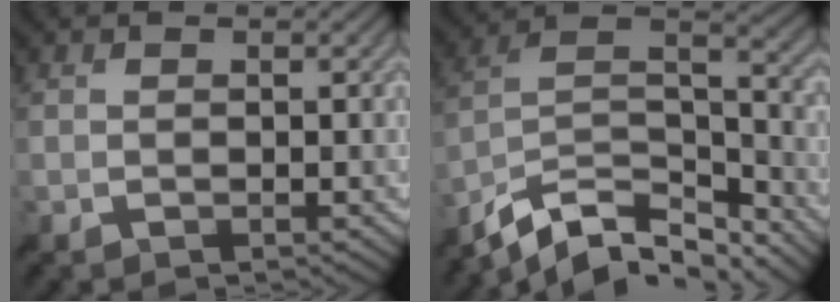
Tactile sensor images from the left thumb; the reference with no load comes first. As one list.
[{"total": 12.8, "force": [-10.0, 4.7, 6.5], "torque": [-0.145, -0.004, -0.181]}]